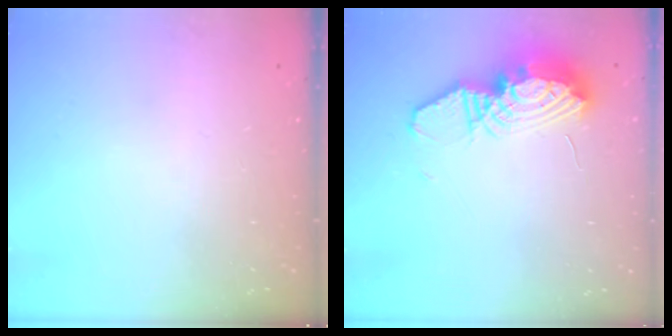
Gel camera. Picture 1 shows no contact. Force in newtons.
{"total": 13.9, "press": 13.8, "slide": 1.2}